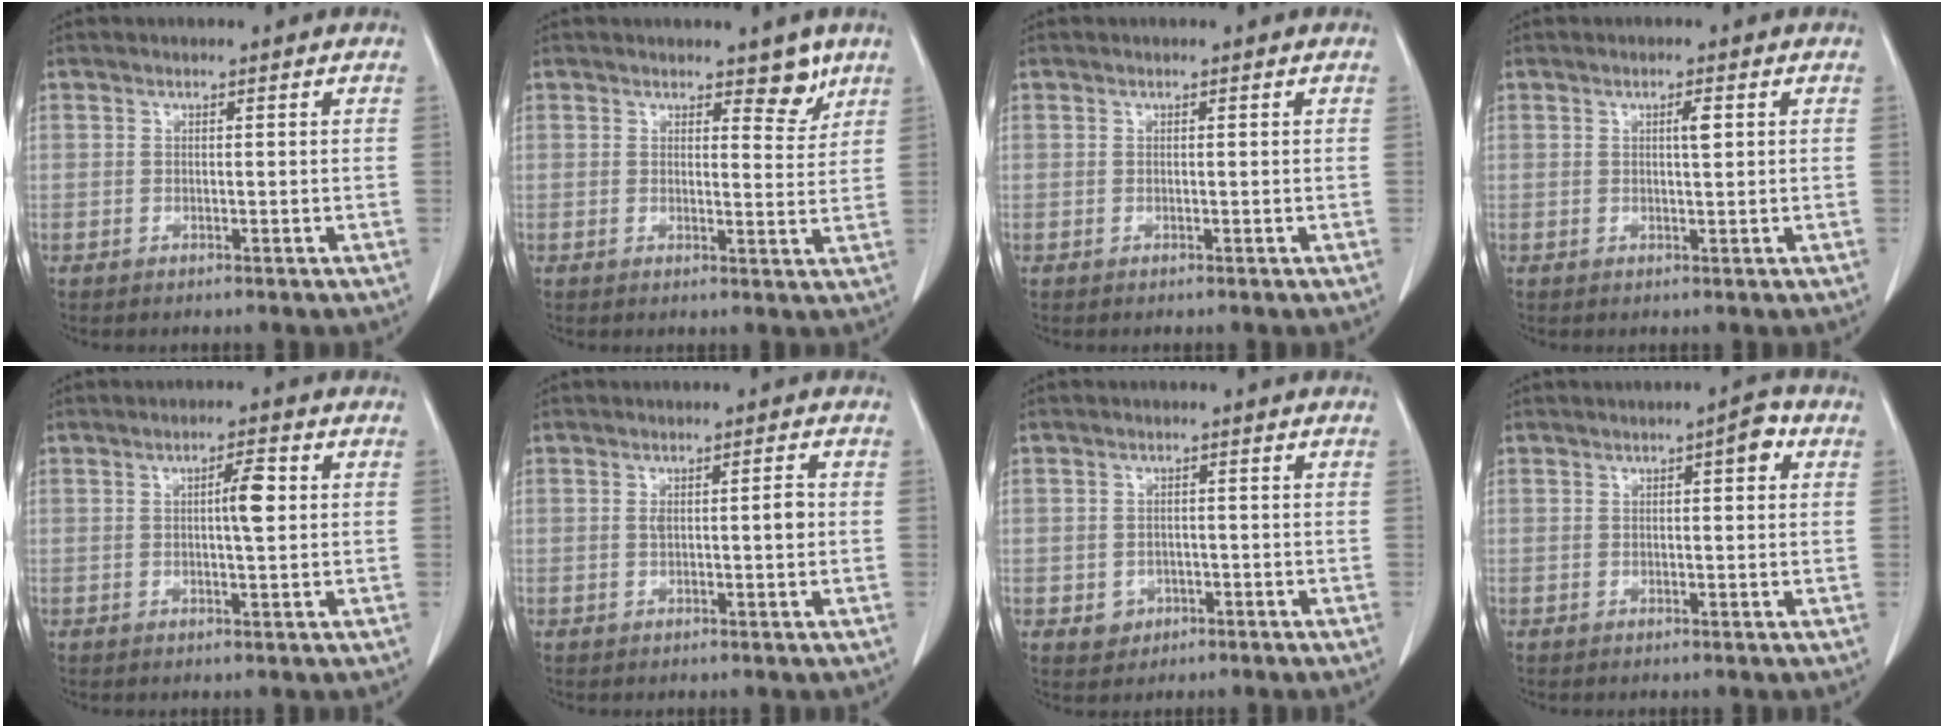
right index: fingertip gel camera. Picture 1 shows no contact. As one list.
[{"total": 2.7, "force": [2.2, 0.6, 1.4], "torque": [-0.017, -0.014, 0.031]}, {"total": 0.0}, {"total": 1.7, "force": [0.5, 0.2, 1.6], "torque": [-0.028, 0.002, 0.007]}, {"total": 3.7, "force": [0.5, 0.4, 3.6], "torque": [-0.059, 0.001, 0.006]}, {"total": 3.0, "force": [0.2, 0.7, 2.9], "torque": [-0.049, 0.007, 0.005]}, {"total": 2.8, "force": [-1.0, 2.6, 0.6], "torque": [-0.001, 0.008, -0.007]}, {"total": 3.0, "force": [1.1, 0.8, 2.7], "torque": [-0.033, 0.008, 0.011]}]